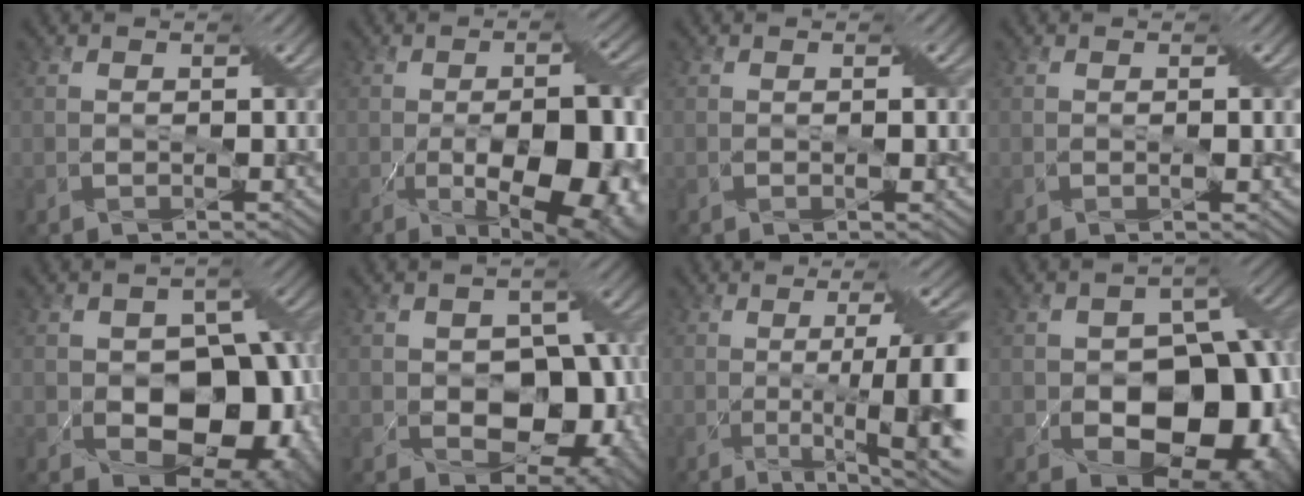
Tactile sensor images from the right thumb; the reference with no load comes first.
{"total": 15.0, "force": [-4.0, 6.2, 13.0], "torque": [-0.181, -0.015, -0.050]}
{"total": 1.4, "force": [0.0, 0.1, 1.4], "torque": [-0.023, -0.001, -0.001]}
{"total": 1.8, "force": [0.0, 0.2, 1.7], "torque": [-0.029, 0.000, 0.000]}
{"total": 14.2, "force": [-2.7, 9.8, 9.9], "torque": [-0.110, -0.007, -0.027]}
{"total": 9.1, "force": [-1.7, 6.4, 6.3], "torque": [-0.093, -0.015, -0.021]}
{"total": 13.9, "force": [-1.6, 3.2, 13.4], "torque": [-0.178, -0.001, -0.014]}
{"total": 15.4, "force": [-3.9, 10.6, 10.4], "torque": [-0.115, -0.011, -0.048]}